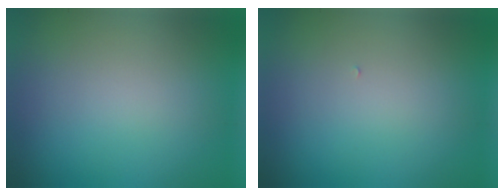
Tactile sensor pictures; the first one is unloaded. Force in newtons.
{"total": 0.0}